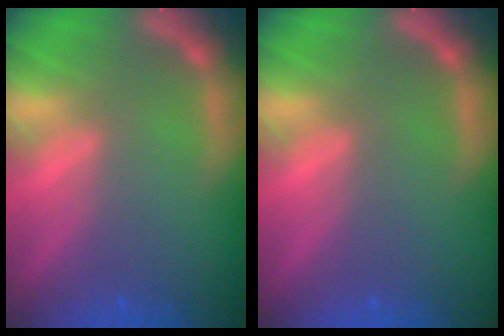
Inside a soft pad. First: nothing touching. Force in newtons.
{"total": 0.0}